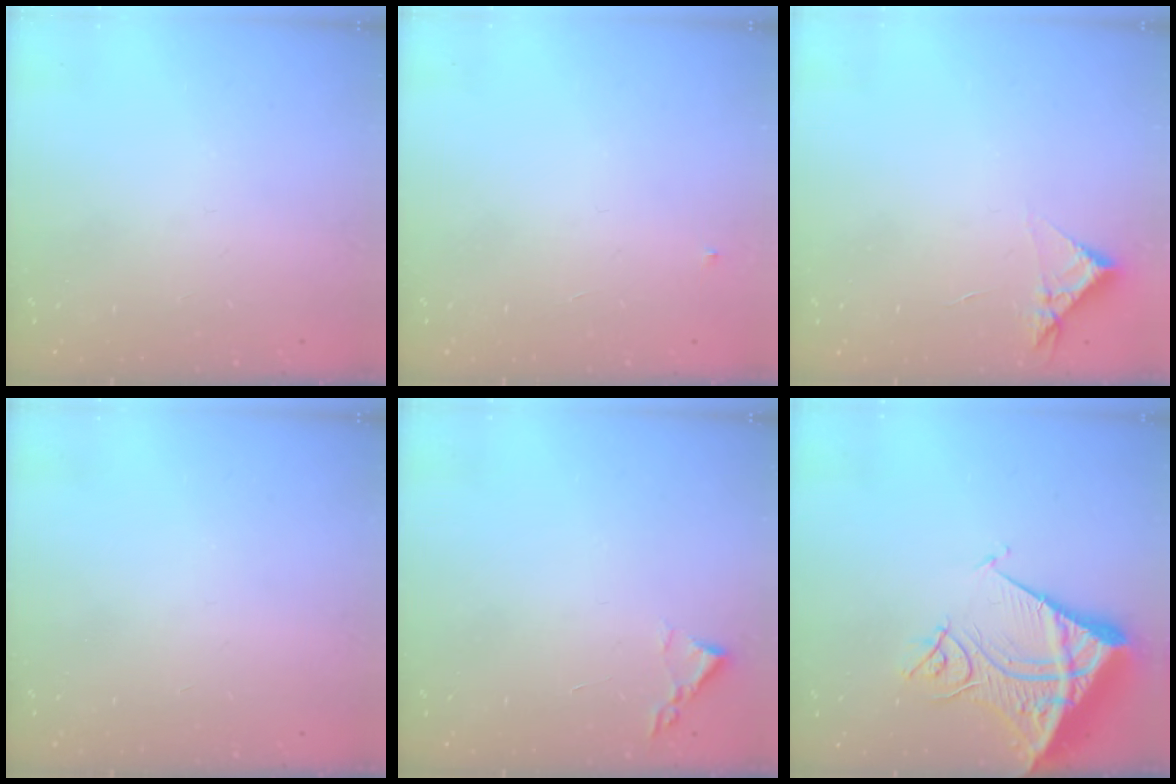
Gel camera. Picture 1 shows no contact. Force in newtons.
{"total": 3.0, "press": 2.9, "slide": 0.4}
{"total": 3.4, "press": 3.4, "slide": 0.5}
{"total": 0.0}
{"total": 1.8, "press": 1.8, "slide": 0.3}
{"total": 16.9, "press": 16.7, "slide": 2.3}